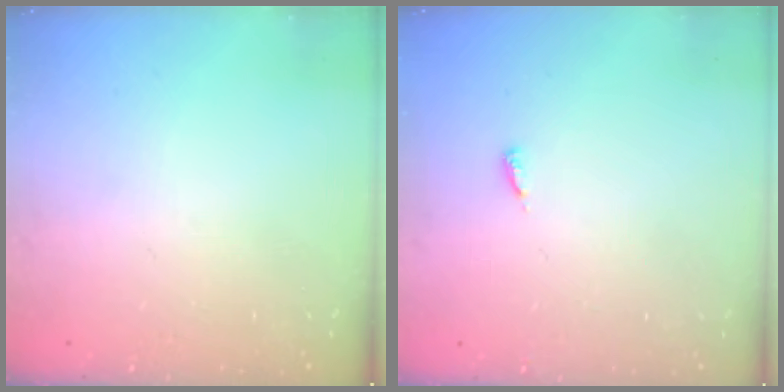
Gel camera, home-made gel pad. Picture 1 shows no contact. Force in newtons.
{"total": 2.9, "press": 2.9, "slide": 0.2}